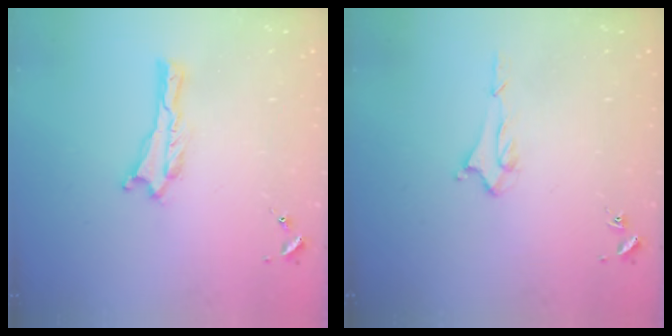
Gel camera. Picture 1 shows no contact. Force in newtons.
{"total": 1.7, "press": 1.6, "slide": 0.4}